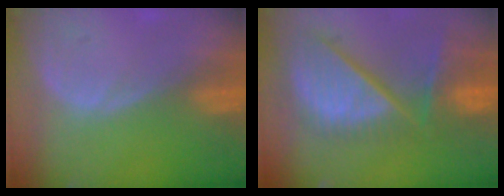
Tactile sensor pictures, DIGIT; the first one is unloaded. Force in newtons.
{"total": 13.1, "press": 10.8, "slide": 7.3}